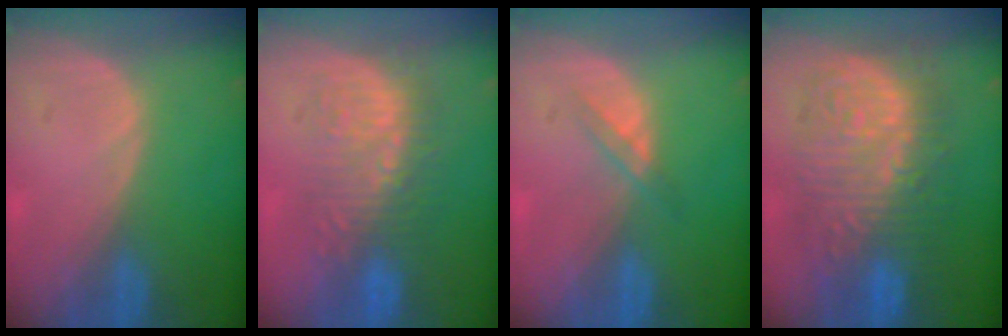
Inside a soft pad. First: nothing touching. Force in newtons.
{"total": 8.8, "press": 8.5, "slide": 2.2}
{"total": 1.8, "press": 1.8, "slide": 0.2}
{"total": 13.4, "press": 13.3, "slide": 1.4}